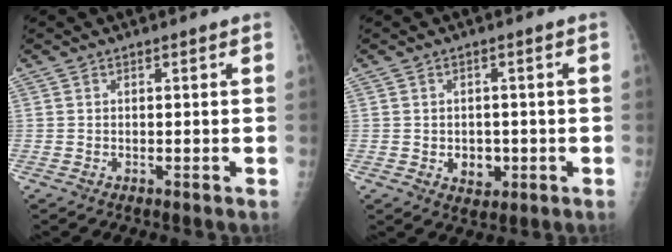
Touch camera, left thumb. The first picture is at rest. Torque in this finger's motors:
{"motor_torque": [-0.21, 0.23, 0.16, -0.12, 0.01]}